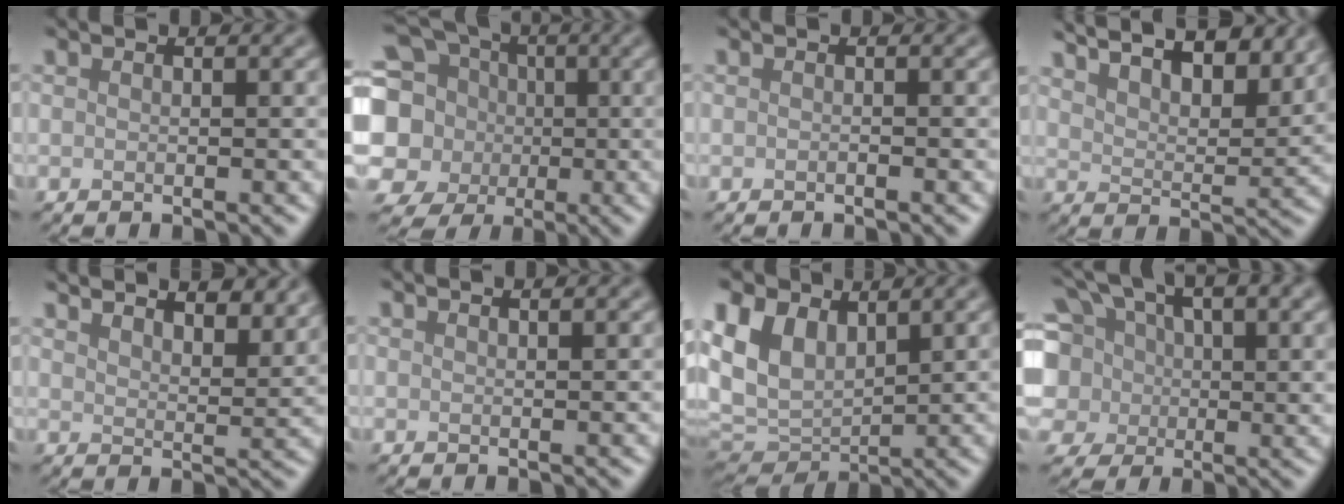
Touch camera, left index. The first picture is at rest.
{"total": 13.8, "force": [-0.7, 12.3, 6.2], "torque": [-0.161, 0.018, -0.035]}
{"total": 0.0}
{"total": 11.2, "force": [8.9, 3.6, 5.9], "torque": [-0.072, 0.020, 0.093]}
{"total": 8.0, "force": [6.7, 2.3, 3.7], "torque": [-0.041, 0.011, 0.072]}
{"total": 0.9, "force": [0.8, 0.1, 0.4], "torque": [-0.005, 0.001, 0.010]}
{"total": 8.0, "force": [2.9, 5.6, 4.9], "torque": [-0.123, 0.001, 0.060]}
{"total": 9.0, "force": [2.2, 6.5, 5.8], "torque": [-0.128, 0.008, 0.035]}